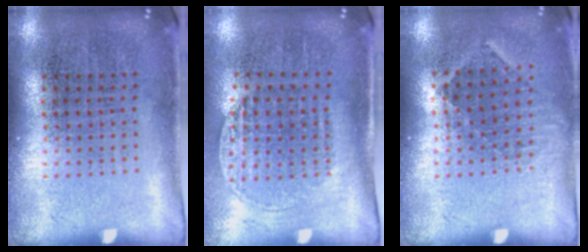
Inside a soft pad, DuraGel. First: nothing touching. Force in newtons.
{"total": 1.4, "press": 1.2, "slide": 0.7}
{"total": 0.8, "press": 0.7, "slide": 0.4}